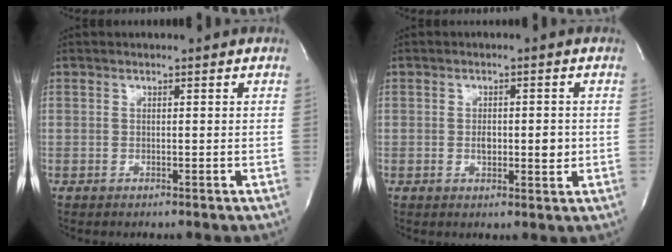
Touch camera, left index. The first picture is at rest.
{"total": 4.1, "force": [-0.6, 1.7, 3.7], "torque": [-0.057, -0.006, -0.007]}